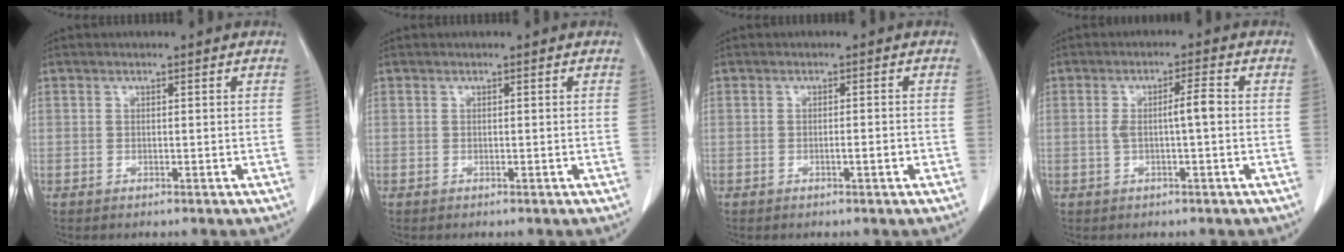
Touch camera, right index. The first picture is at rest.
{"total": 0.0}
{"total": 1.4, "force": [-0.5, 0.2, 1.3], "torque": [-0.021, 0.001, -0.008]}
{"total": 3.9, "force": [-0.1, 0.2, 3.9], "torque": [-0.071, 0.007, -0.001]}